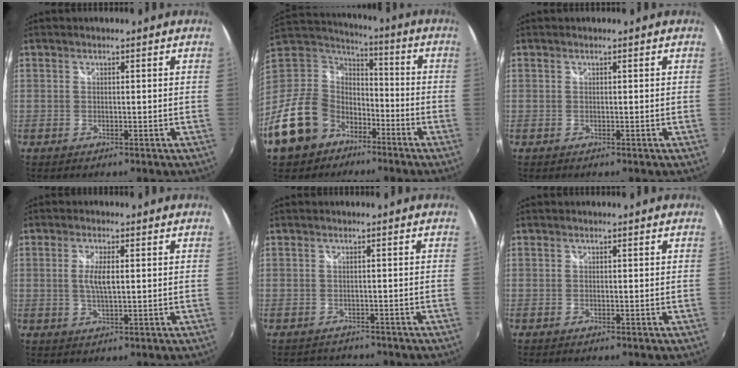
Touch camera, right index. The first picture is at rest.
{"total": 19.0, "force": [-10.9, 13.4, 7.8], "torque": [-0.205, 0.017, -0.176]}
{"total": 0.0}
{"total": 3.7, "force": [0.3, 1.0, 3.6], "torque": [-0.067, -0.005, 0.007]}
{"total": 3.5, "force": [-3.2, 1.3, 0.5], "torque": [-0.017, -0.009, -0.046]}
{"total": 0.0}